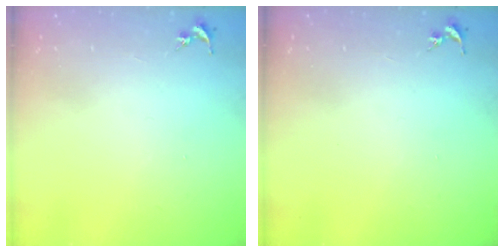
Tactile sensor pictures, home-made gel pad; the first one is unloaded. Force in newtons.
{"total": 0.0}